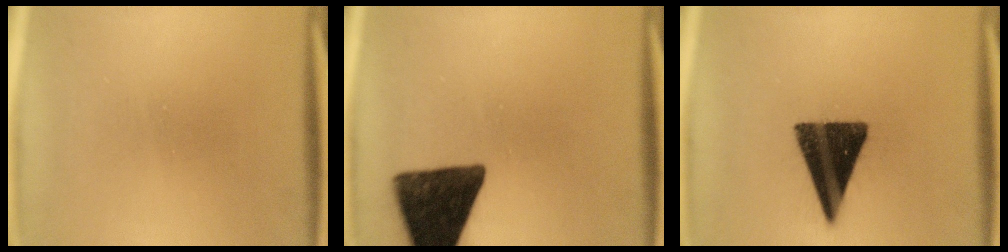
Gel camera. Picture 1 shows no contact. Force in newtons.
{"total": 13.0}
{"total": 15.1}